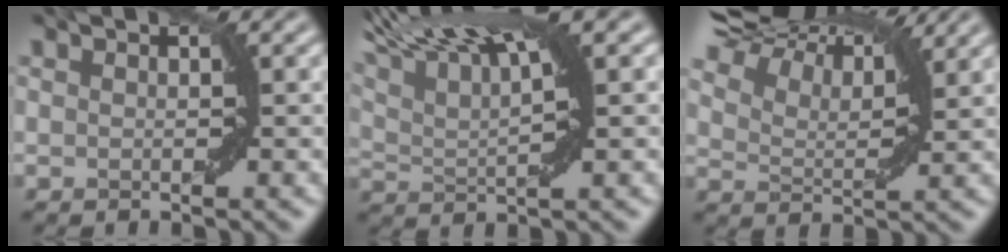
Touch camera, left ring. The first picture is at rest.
{"total": 11.0, "force": [7.6, 2.5, 7.5], "torque": [-0.126, 0.032, 0.109]}
{"total": 10.9, "force": [9.4, 2.6, 4.8], "torque": [-0.104, 0.027, 0.130]}